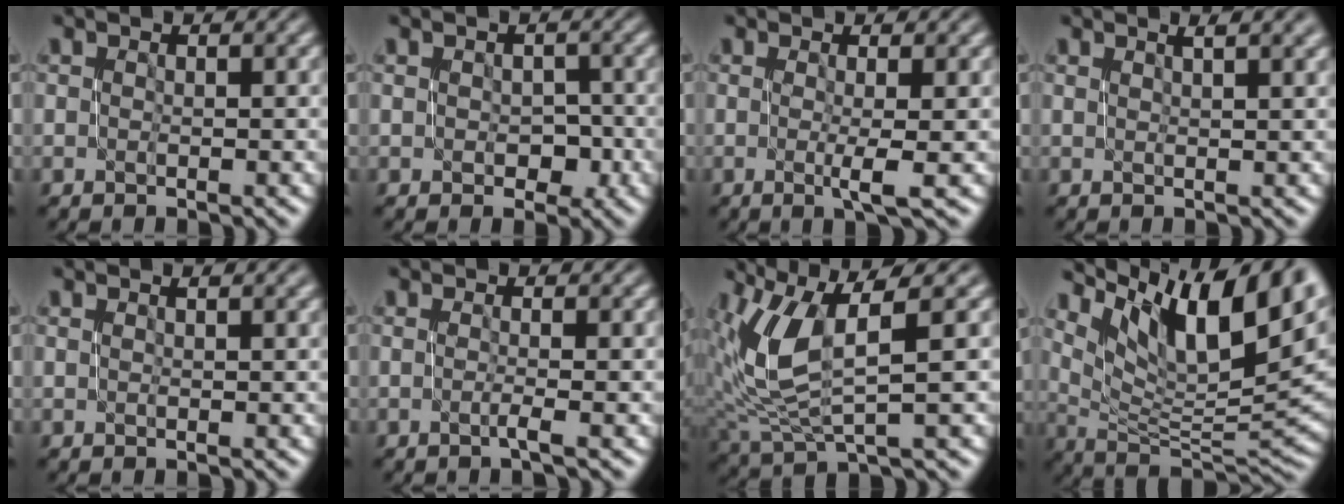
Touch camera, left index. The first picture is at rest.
{"total": 1.5, "force": [-0.5, 1.1, 0.8], "torque": [-0.007, 0.001, -0.004]}
{"total": 2.4, "force": [-0.2, 0.5, 2.3], "torque": [-0.037, -0.006, -0.005]}
{"total": 2.6, "force": [1.4, 0.8, 2.1], "torque": [-0.014, 0.006, 0.009]}
{"total": 1.2, "force": [0.6, 0.4, 1.0], "torque": [-0.006, 0.003, 0.007]}
{"total": 1.0, "force": [-0.2, 0.4, 0.9], "torque": [-0.013, -0.004, -0.011]}
{"total": 6.6, "force": [2.0, 2.3, 5.8], "torque": [-0.140, 0.000, 0.046]}
{"total": 13.2, "force": [7.8, 4.0, 9.9], "torque": [-0.170, 0.018, 0.152]}